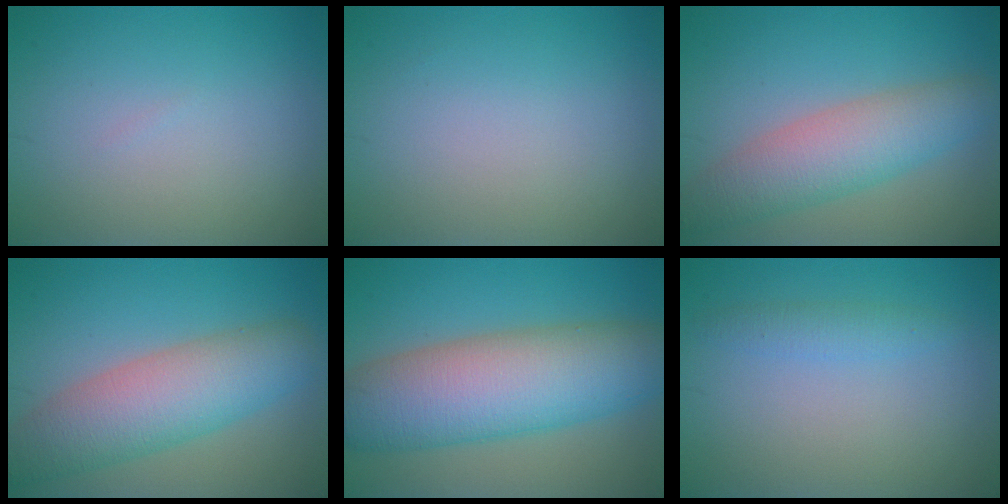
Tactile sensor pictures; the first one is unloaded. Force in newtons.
{"total": 0.0}
{"total": 5.7, "press": 5.7, "slide": 0.3}
{"total": 7.3, "press": 7.3, "slide": 0.3}
{"total": 11.1, "press": 11.1, "slide": 0.6}
{"total": 1.6, "press": 1.6, "slide": 0.1}